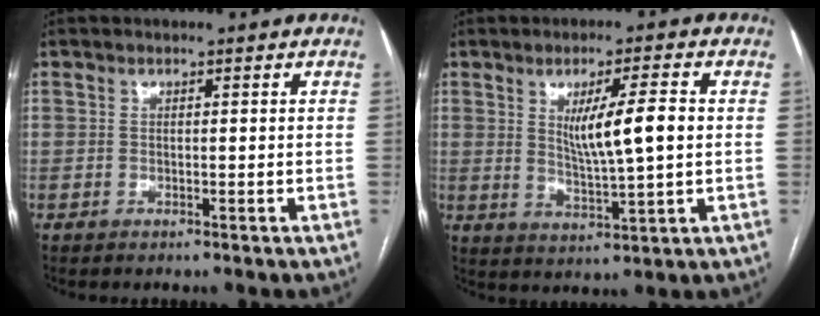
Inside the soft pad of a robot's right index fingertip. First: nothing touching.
{"total": 8.1, "force": [1.3, 0.5, 8.0], "torque": [-0.135, -0.006, 0.026]}